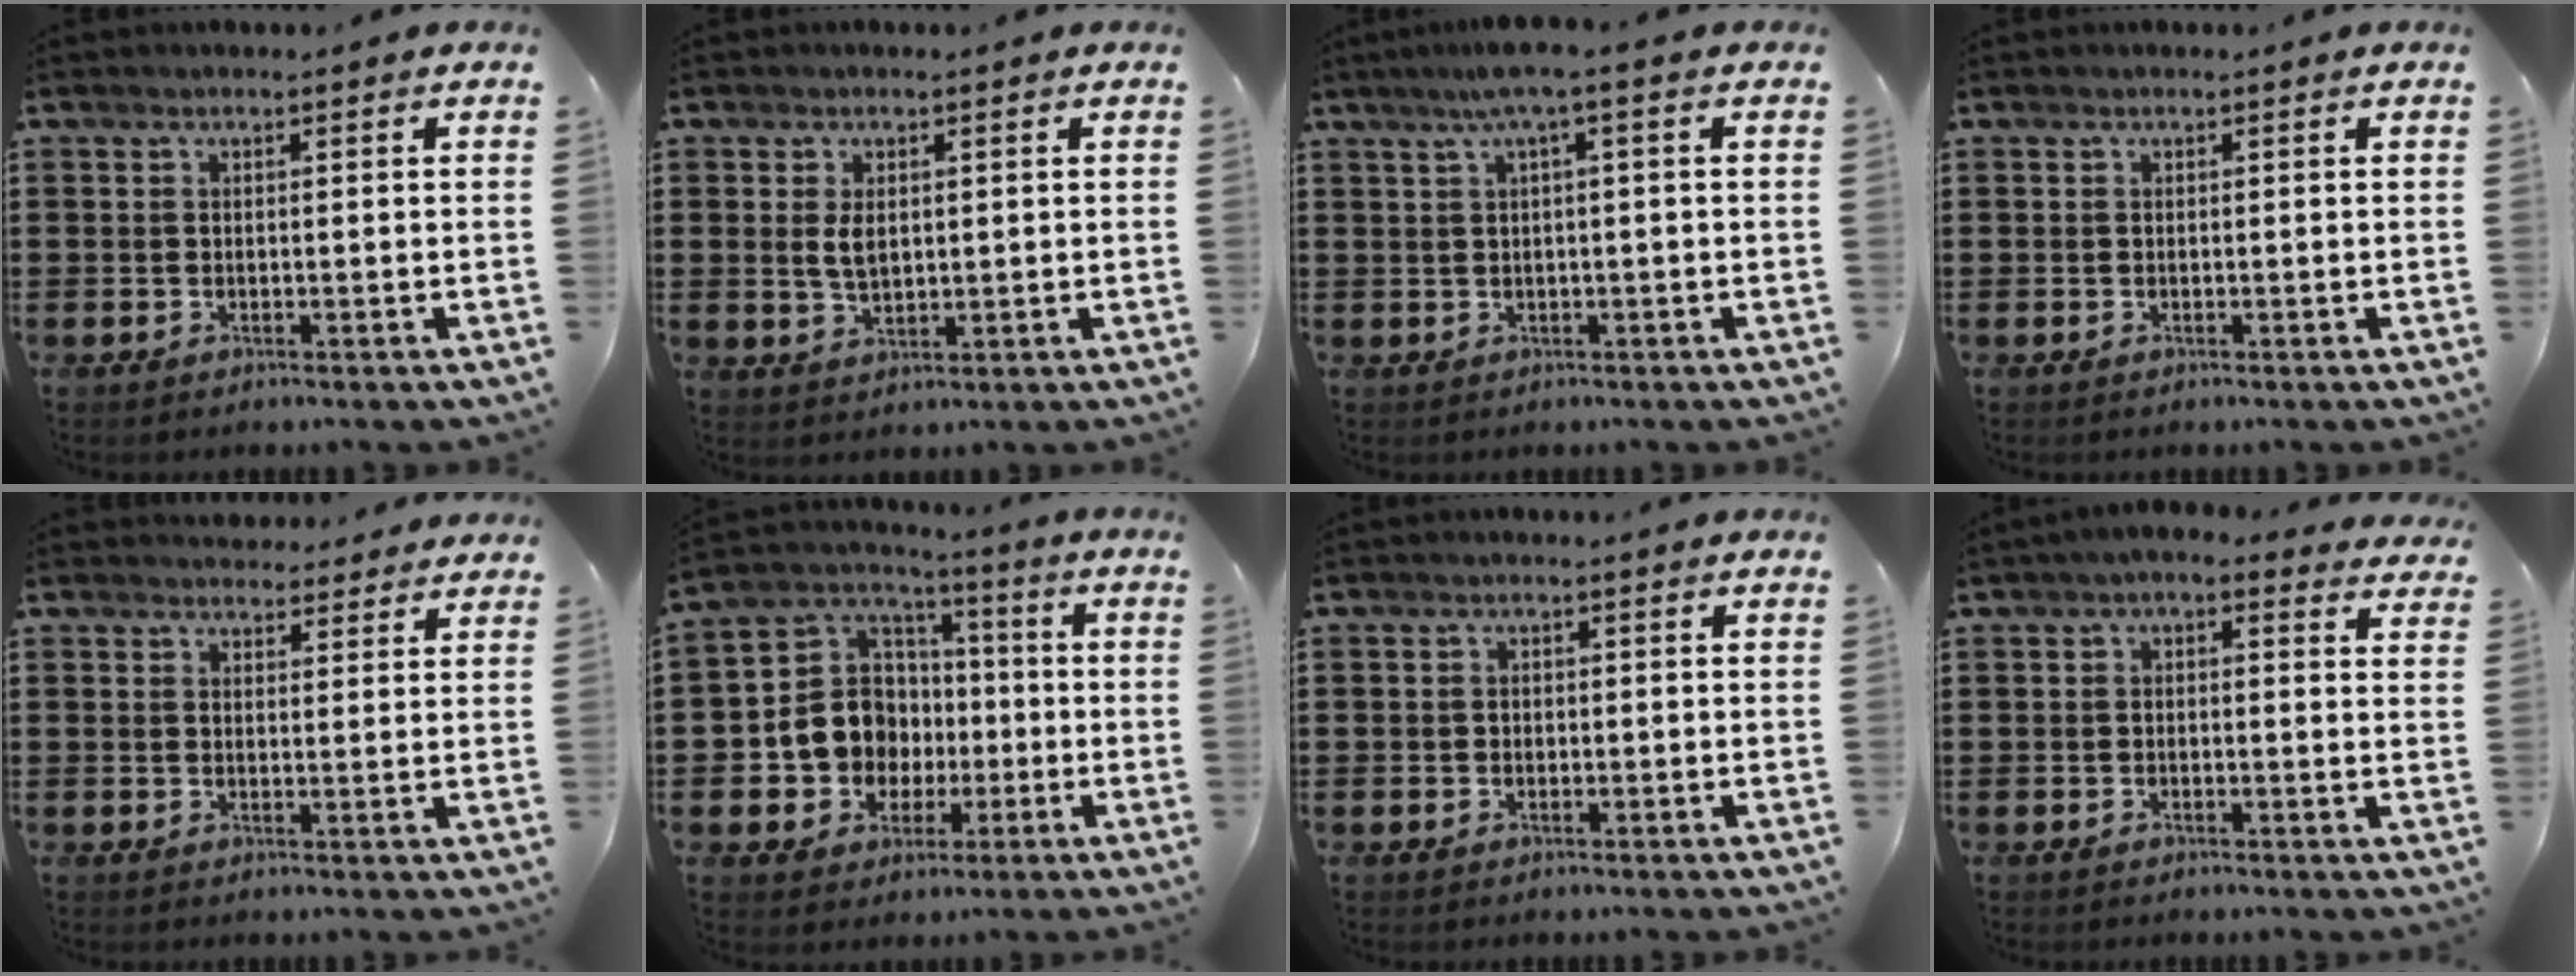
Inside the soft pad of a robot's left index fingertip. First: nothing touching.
{"total": 3.3, "force": [0.7, 1.9, 2.6], "torque": [-0.055, 0.000, 0.009]}
{"total": 3.6, "force": [1.0, -0.2, 3.4], "torque": [-0.065, -0.002, 0.015]}
{"total": 0.0}
{"total": 3.0, "force": [2.9, 0.8, 0.1], "torque": [-0.002, -0.010, 0.053]}
{"total": 10.1, "force": [-1.3, 9.5, 3.0], "torque": [-0.104, 0.005, -0.023]}
{"total": 0.8, "force": [0.0, 0.7, 0.2], "torque": [-0.007, 0.006, -0.001]}
{"total": 2.0, "force": [0.9, 1.0, 1.4], "torque": [-0.031, 0.004, 0.015]}